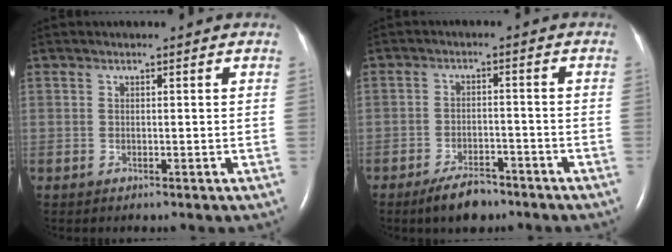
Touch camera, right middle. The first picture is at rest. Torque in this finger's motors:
{"motor_torque": [0.53, -0.54, 0.12, 0.03]}